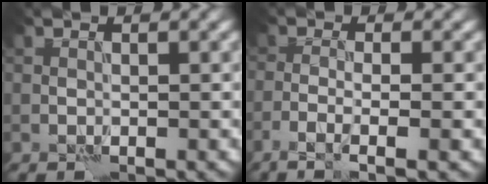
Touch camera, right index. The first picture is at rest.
{"total": 3.1, "force": [-1.7, 0.4, 2.5], "torque": [-0.043, -0.001, -0.040]}